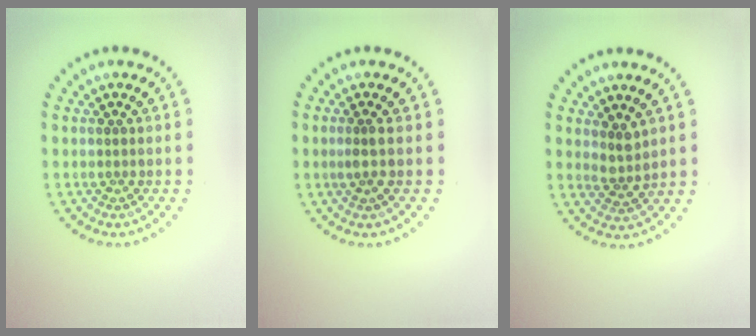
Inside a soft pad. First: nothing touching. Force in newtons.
{"total": 1.5, "press": 1.1, "slide": 0.9}
{"total": 2.0, "press": 1.5, "slide": 1.3}